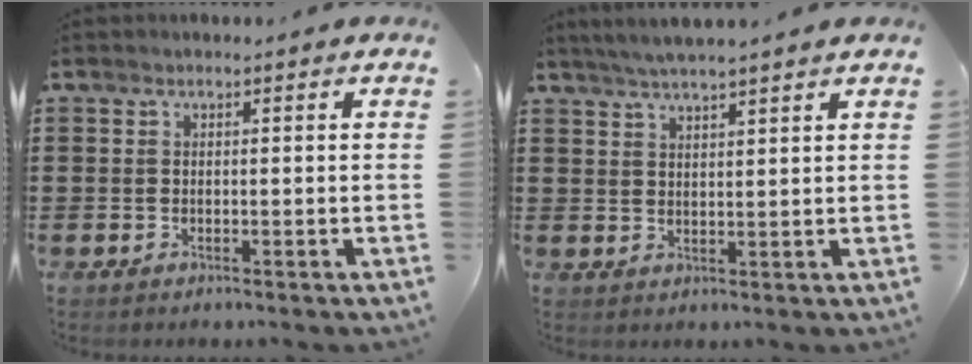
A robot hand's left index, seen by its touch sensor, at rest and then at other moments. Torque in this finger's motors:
{"motor_torque": [0.54, -0.51, 0.33, 0.14]}